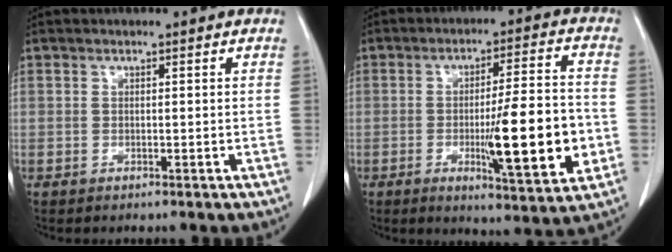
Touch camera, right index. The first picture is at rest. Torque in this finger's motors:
{"motor_torque": [1.83, -0.02, 0.76, 0.18]}